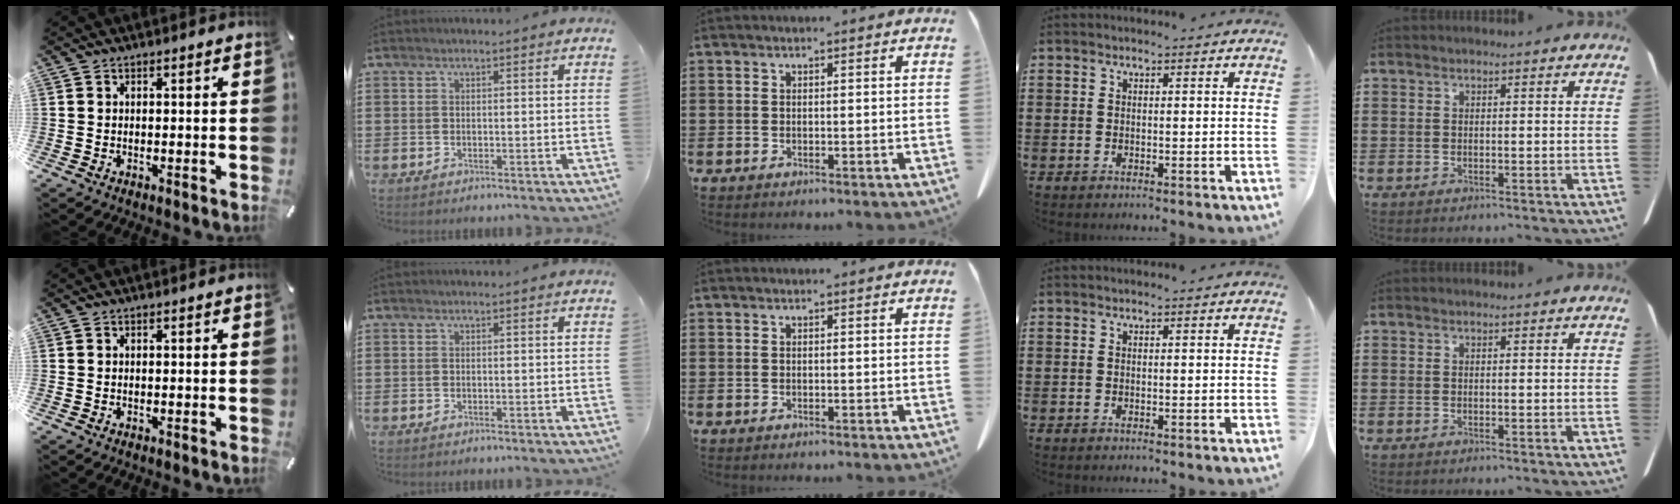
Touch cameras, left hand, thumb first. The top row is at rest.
{}